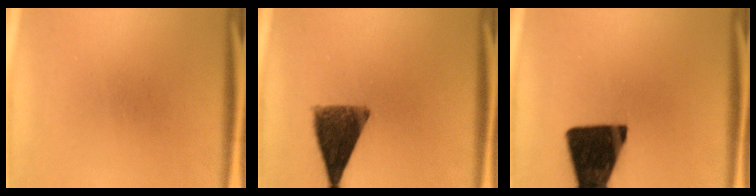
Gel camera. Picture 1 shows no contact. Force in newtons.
{"total": 10.3}
{"total": 18.3}